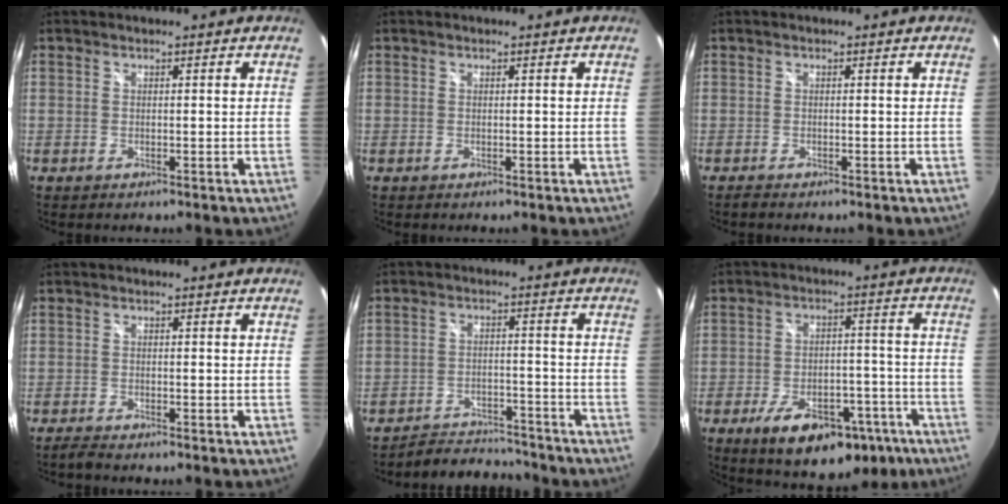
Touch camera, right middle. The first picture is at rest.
{"total": 0.0}
{"total": 0.7, "force": [-0.7, 0.1, 0.2], "torque": [-0.005, -0.001, -0.014]}
{"total": 1.6, "force": [-1.5, -0.1, 0.5], "torque": [-0.016, -0.004, -0.028]}
{"total": 7.5, "force": [-7.2, 1.7, 0.6], "torque": [-0.032, 0.017, -0.108]}
{"total": 17.0, "force": [-10.0, 8.8, 10.7], "torque": [-0.183, 0.006, -0.132]}